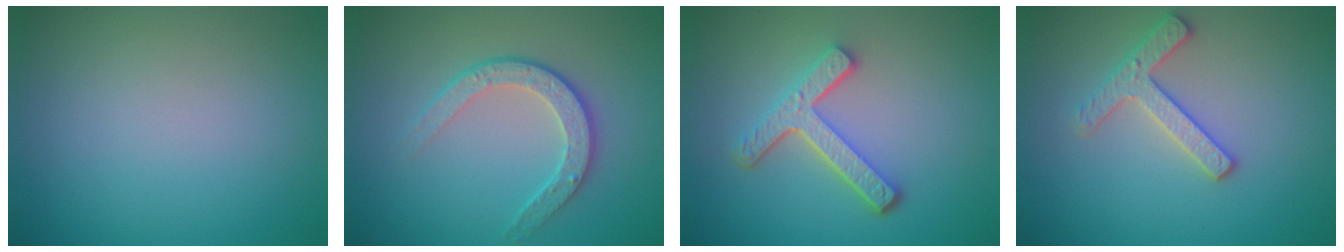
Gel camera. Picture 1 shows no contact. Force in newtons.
{"total": 3.4, "press": 2.8, "slide": 1.9}
{"total": 4.3, "press": 3.3, "slide": 2.8}
{"total": 2.7, "press": 2.6, "slide": 0.7}